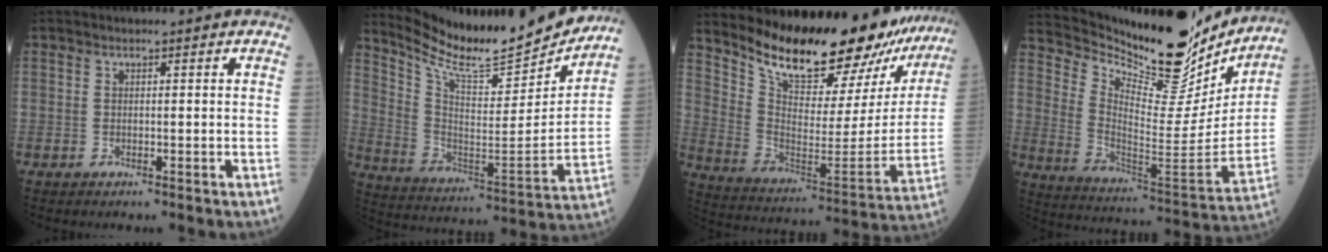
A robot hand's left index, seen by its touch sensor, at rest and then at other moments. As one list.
[{"total": 19.8, "force": [18.4, 2.5, 6.9], "torque": [-0.134, -0.053, 0.288]}, {"total": 26.4, "force": [23.2, 5.3, 11.4], "torque": [-0.189, -0.082, 0.325]}, {"total": 22.5, "force": [20.2, 5.7, 8.2], "torque": [-0.145, -0.049, 0.299]}]